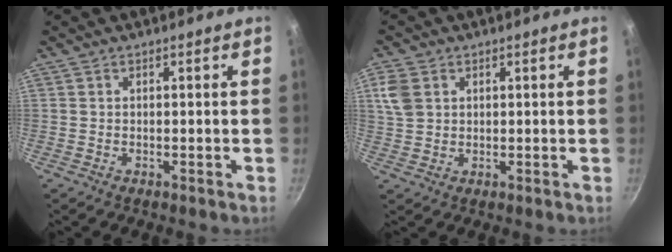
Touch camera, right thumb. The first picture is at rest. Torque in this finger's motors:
{"motor_torque": [0.14, 1.48, 0.56, 0.36, 0.03]}